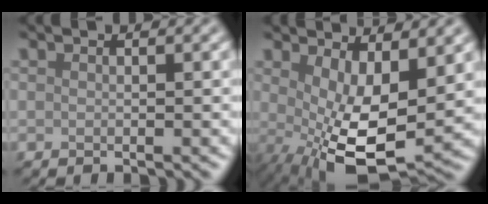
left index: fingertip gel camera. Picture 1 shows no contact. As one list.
[{"total": 8.7, "force": [0.2, 3.6, 7.9], "torque": [-0.144, -0.020, 0.014]}]